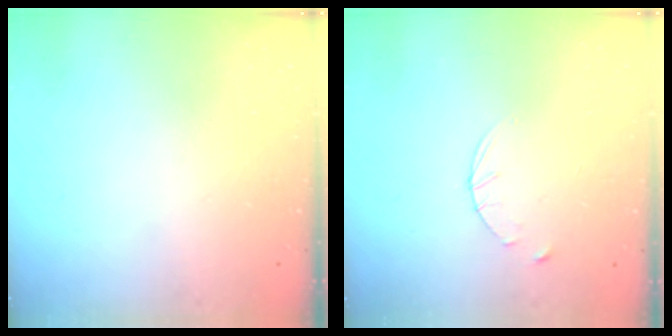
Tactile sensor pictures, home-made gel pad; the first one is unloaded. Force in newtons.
{"total": 3.6, "press": 3.5, "slide": 0.4}